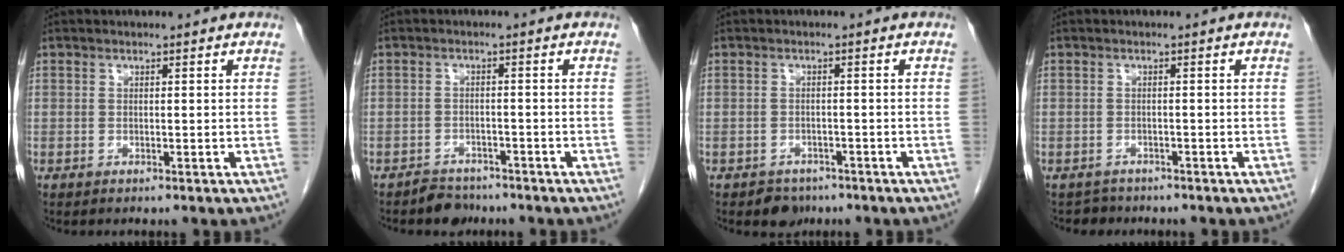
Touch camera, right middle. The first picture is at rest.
{"total": 3.1, "force": [-2.6, 1.6, 0.0], "torque": [-0.004, 0.004, -0.040]}
{"total": 3.2, "force": [-2.4, 2.1, 0.0], "torque": [-0.003, 0.009, -0.034]}
{"total": 2.1, "force": [-1.8, 0.9, -0.5], "torque": [0.000, -0.002, -0.030]}